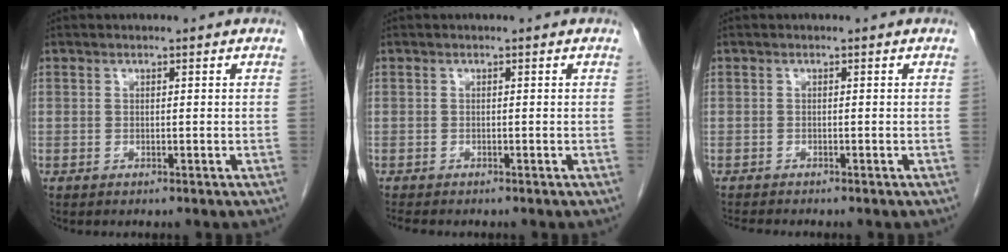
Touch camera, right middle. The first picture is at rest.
{"total": 2.2, "force": [-2.0, 0.5, 1.0], "torque": [-0.021, -0.007, -0.027]}
{"total": 2.7, "force": [-2.5, 0.1, 1.0], "torque": [-0.015, -0.007, -0.039]}